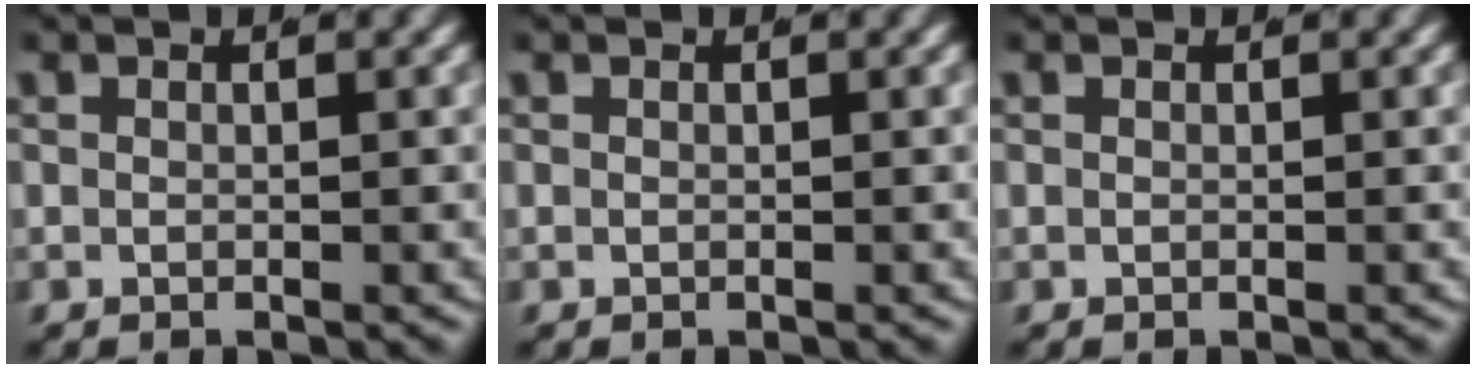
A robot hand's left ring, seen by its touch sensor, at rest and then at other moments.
{"total": 0.0}
{"total": 0.0}